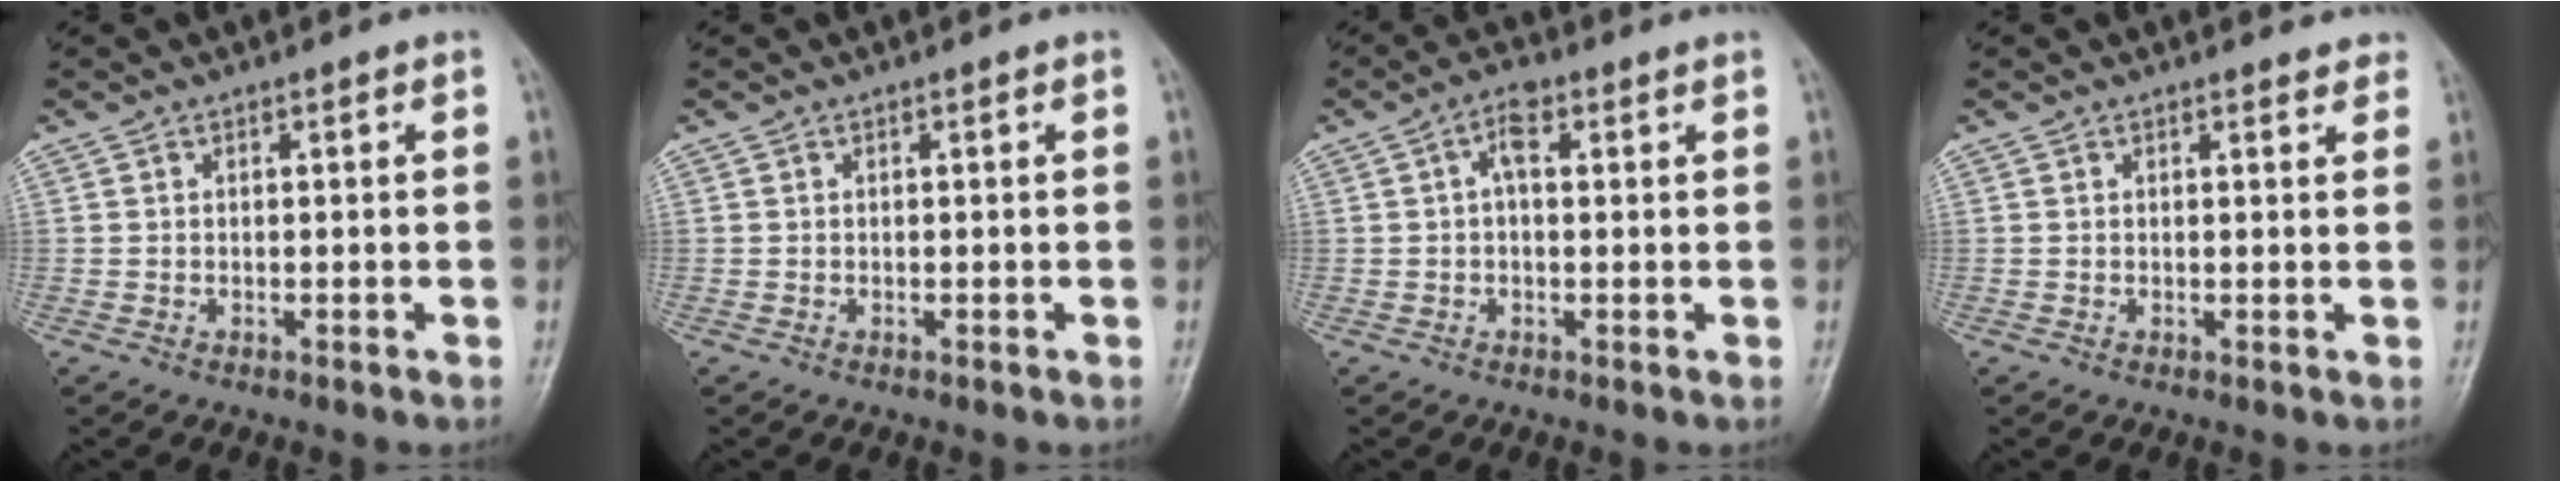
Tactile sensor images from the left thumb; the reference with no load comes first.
{"total": 0.0}
{"total": 3.7, "force": [1.1, 1.9, 3.0], "torque": [-0.048, 0.013, 0.016]}
{"total": 1.9, "force": [1.7, 0.7, 0.5], "torque": [0.004, -0.007, 0.012]}